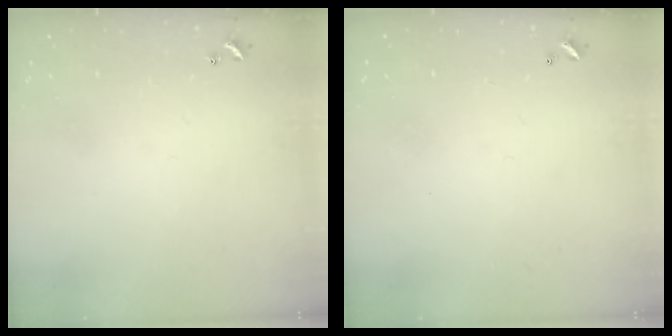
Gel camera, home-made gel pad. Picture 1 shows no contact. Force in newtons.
{"total": 2.9, "press": 2.9, "slide": 0.1}